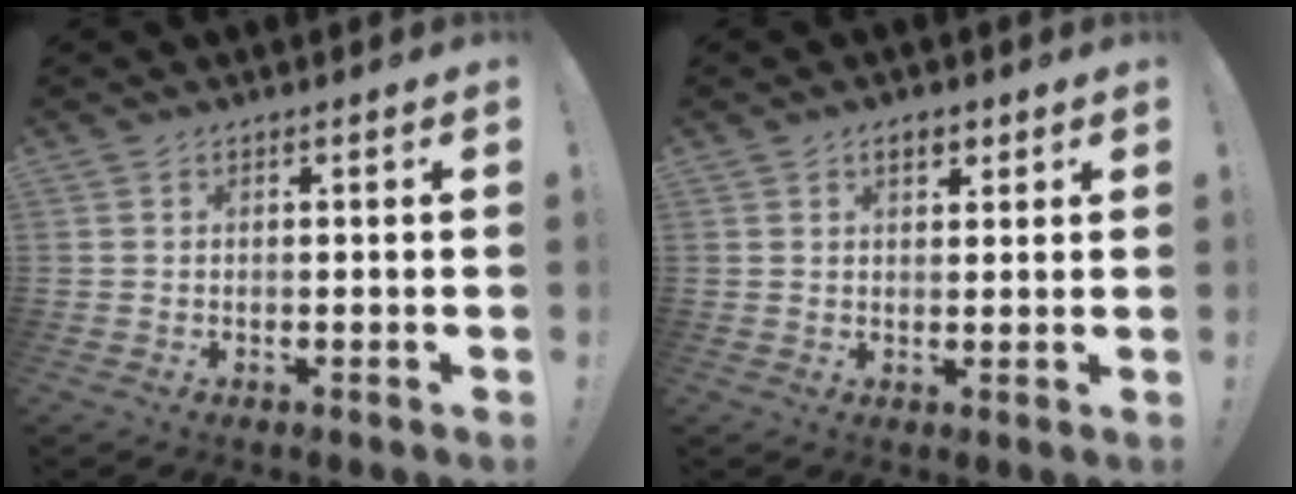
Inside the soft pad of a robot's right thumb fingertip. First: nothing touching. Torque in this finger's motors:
{"motor_torque": [0.12, 0.05, 0.04, -0.03, 0.00]}